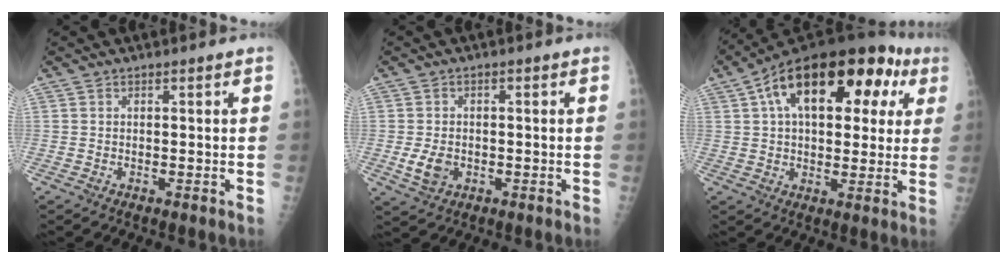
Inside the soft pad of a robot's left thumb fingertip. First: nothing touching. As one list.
[{"total": 4.4, "force": [-1.2, 3.2, 2.6], "torque": [-0.044, -0.003, -0.017]}, {"total": 24.6, "force": [8.8, 13.0, 18.9], "torque": [-0.259, 0.045, 0.128]}]